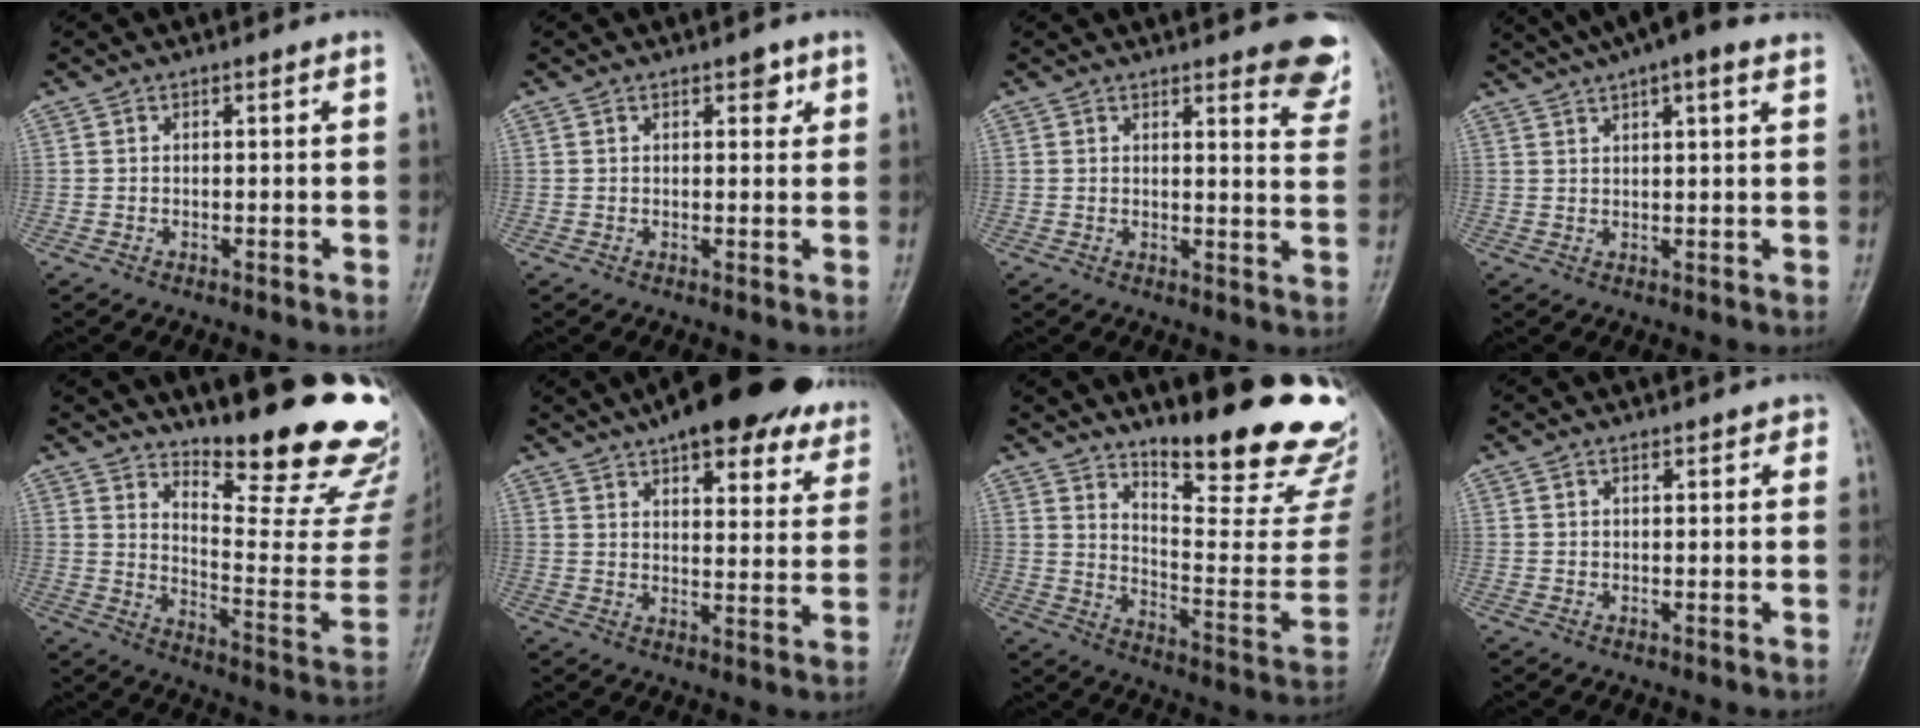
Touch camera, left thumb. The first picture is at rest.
{"total": 2.3, "force": [1.3, 1.2, 1.5], "torque": [-0.005, -0.003, 0.014]}
{"total": 9.4, "force": [7.0, 2.5, 5.8], "torque": [-0.035, -0.040, 0.068]}
{"total": 11.4, "force": [7.8, 2.7, 7.8], "torque": [-0.114, 0.022, 0.116]}
{"total": 23.7, "force": [19.5, 4.2, 12.7], "torque": [-0.147, -0.177, 0.265]}
{"total": 22.2, "force": [16.1, 8.4, 12.7], "torque": [-0.144, -0.032, 0.202]}
{"total": 25.3, "force": [19.6, 5.5, 15.1], "torque": [-0.178, -0.150, 0.271]}
{"total": 1.2, "force": [0.8, 0.7, 0.6], "torque": [-0.001, -0.002, 0.008]}